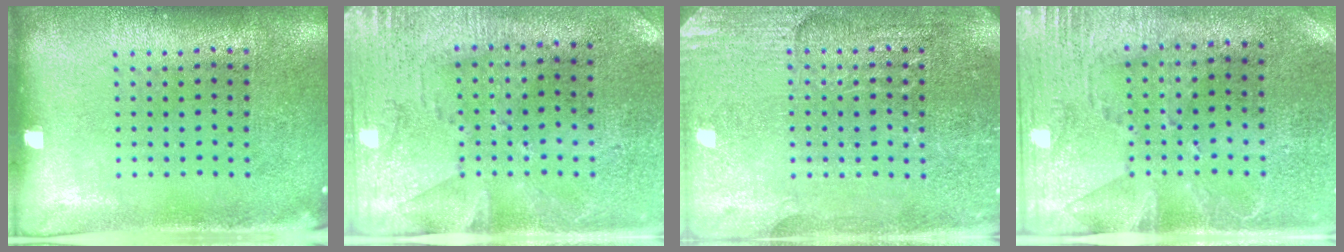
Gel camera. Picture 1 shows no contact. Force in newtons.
{"total": 2.8, "press": 2.2, "slide": 1.6}
{"total": 2.9, "press": 2.9, "slide": 0.3}
{"total": 2.8, "press": 2.3, "slide": 1.5}